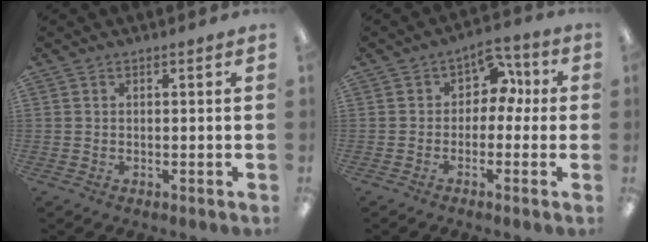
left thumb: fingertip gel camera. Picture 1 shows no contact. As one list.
[{"total": 6.5, "force": [2.0, 5.0, 3.6], "torque": [-0.049, -0.002, 0.031]}]